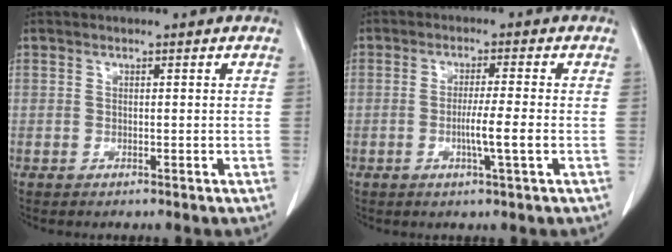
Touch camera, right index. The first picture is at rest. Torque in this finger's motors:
{"motor_torque": [0.73, -0.35, 0.49, 0.11]}